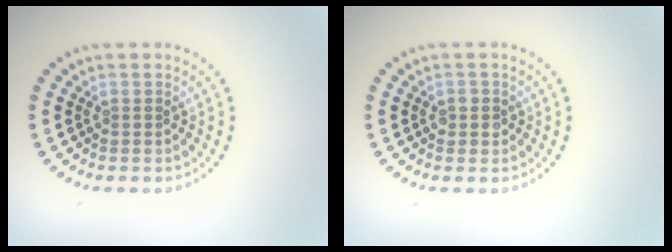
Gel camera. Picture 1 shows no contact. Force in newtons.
{"total": 1.3, "press": 1.2, "slide": 0.4}